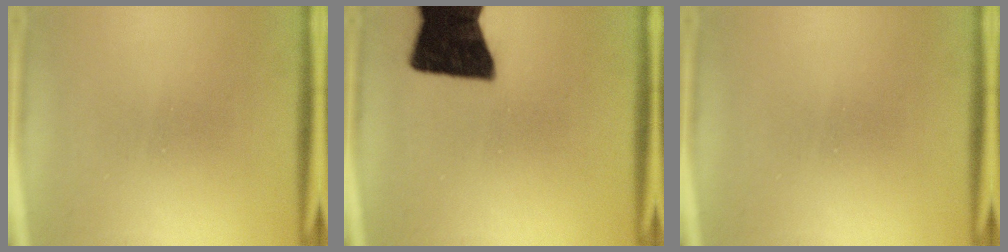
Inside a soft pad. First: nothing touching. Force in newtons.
{"total": 19.6}
{"total": 0.0}